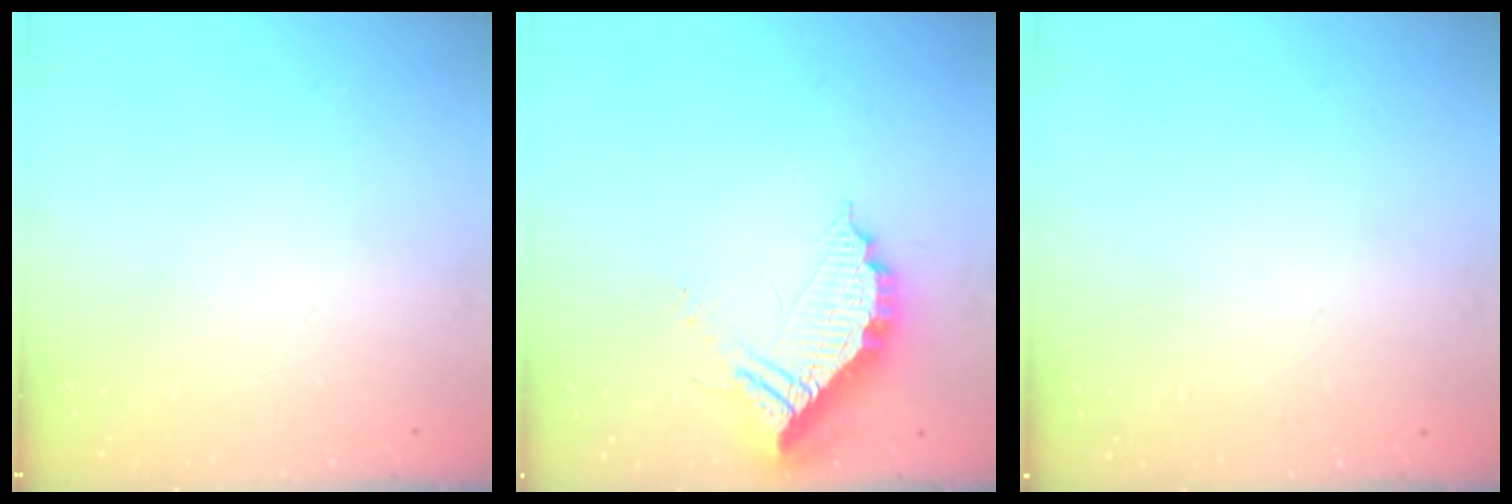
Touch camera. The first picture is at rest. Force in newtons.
{"total": 12.3, "press": 12.2, "slide": 0.9}
{"total": 2.8, "press": 2.8, "slide": 0.1}